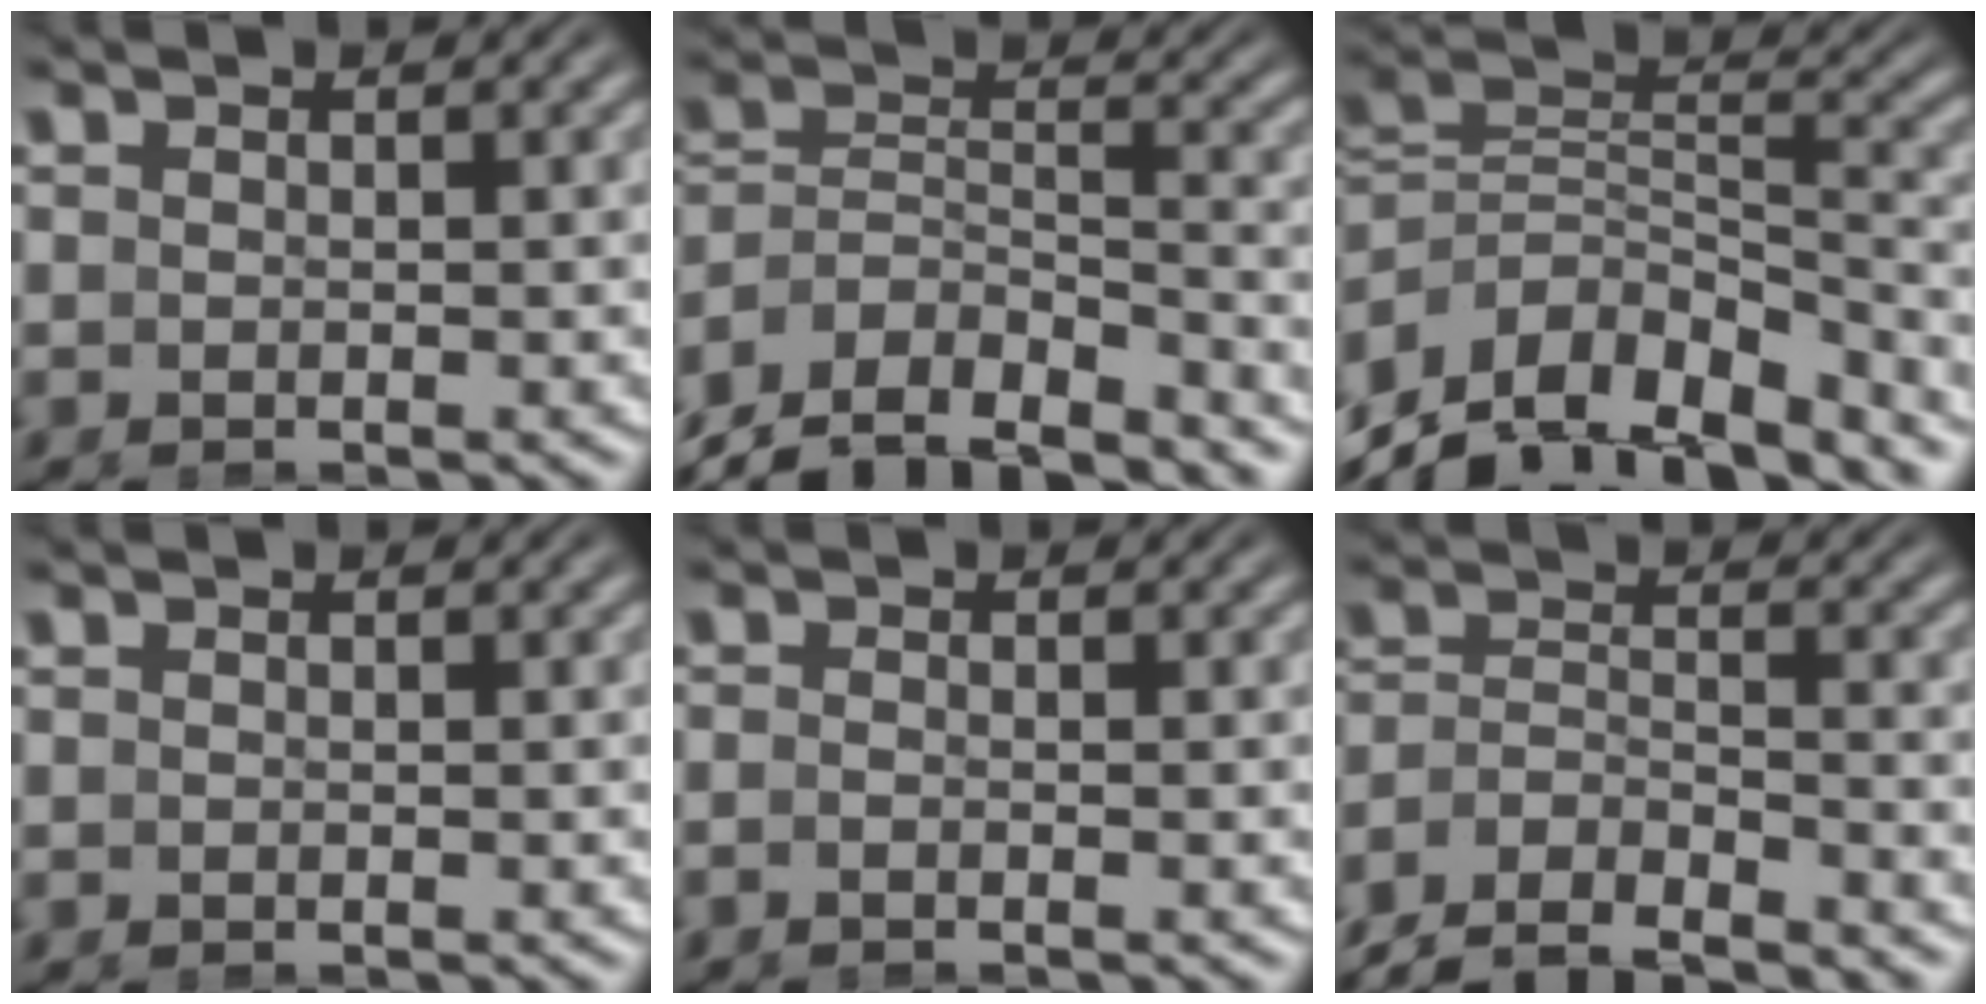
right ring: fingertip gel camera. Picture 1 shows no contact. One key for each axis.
{"total": 12.2, "fx": -7.6, "fy": 8.5, "fz": 4.4, "tx": -0.127, "ty": -0.063, "tz": -0.119}
{"total": 13.3, "fx": -6.3, "fy": 8.6, "fz": 7.9, "tx": -0.160, "ty": -0.041, "tz": -0.090}
{"total": 0.0}
{"total": 1.9, "fx": -1.7, "fy": 0.5, "fz": 0.7, "tx": -0.013, "ty": -0.001, "tz": -0.031}
{"total": 9.1, "fx": -5.7, "fy": 6.5, "fz": 2.9, "tx": -0.083, "ty": -0.034, "tz": -0.101}